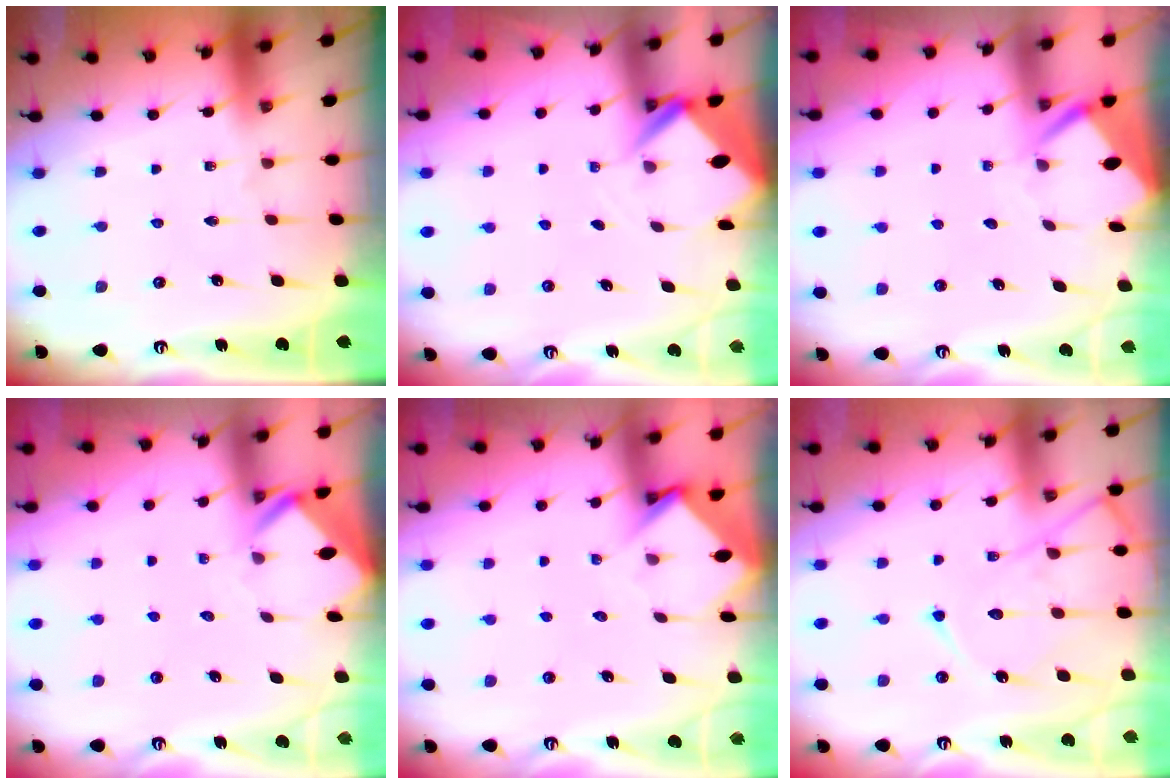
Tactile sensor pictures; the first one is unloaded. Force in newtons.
{"total": 2.7, "press": 2.7, "slide": 0.1}
{"total": 3.8, "press": 3.8, "slide": 0.3}
{"total": 2.7, "press": 2.7, "slide": 0.2}
{"total": 3.5, "press": 3.5, "slide": 0.3}
{"total": 13.4, "press": 13.4, "slide": 1.4}